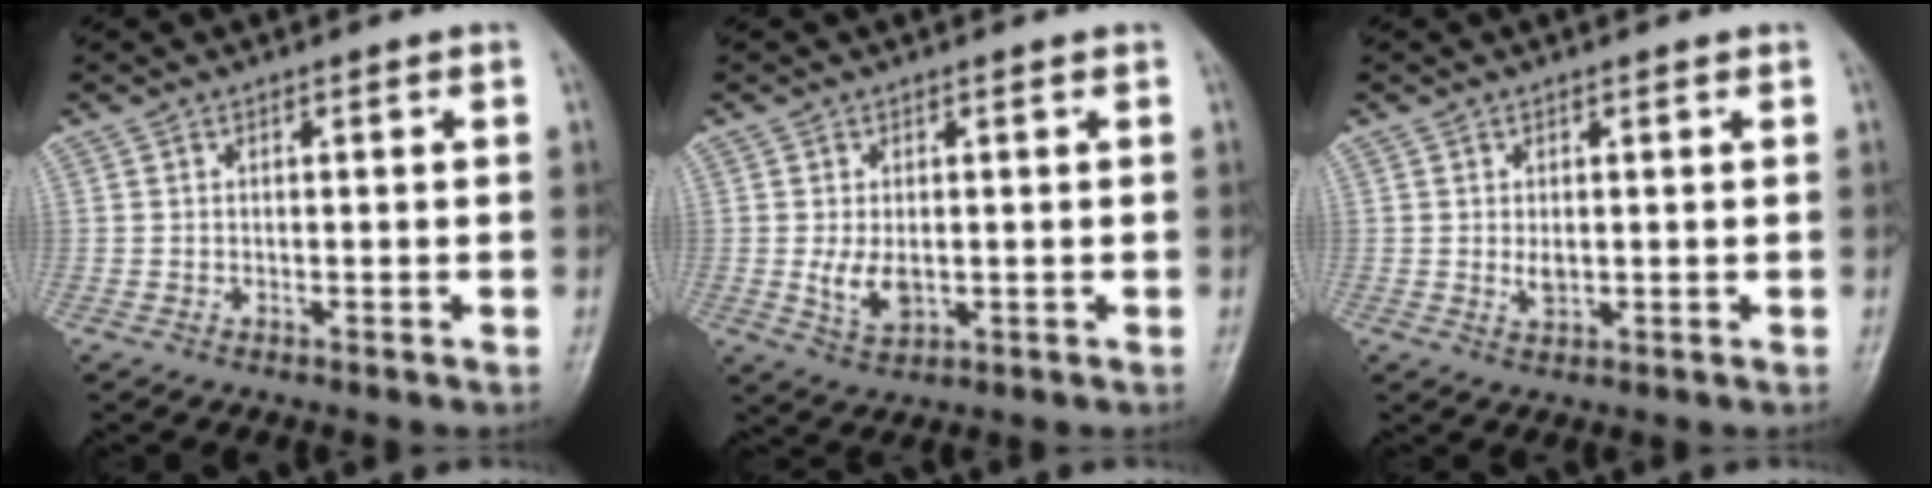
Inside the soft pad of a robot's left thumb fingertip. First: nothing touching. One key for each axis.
{"total": 4.6, "fx": 0.0, "fy": 2.8, "fz": 3.7, "tx": -0.064, "ty": -0.011, "tz": 0.007}
{"total": 2.1, "fx": 0.4, "fy": 1.2, "fz": 1.6, "tx": -0.025, "ty": -0.006, "tz": 0.010}